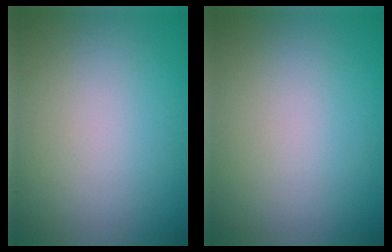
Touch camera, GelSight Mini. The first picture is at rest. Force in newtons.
{"total": 0.0}